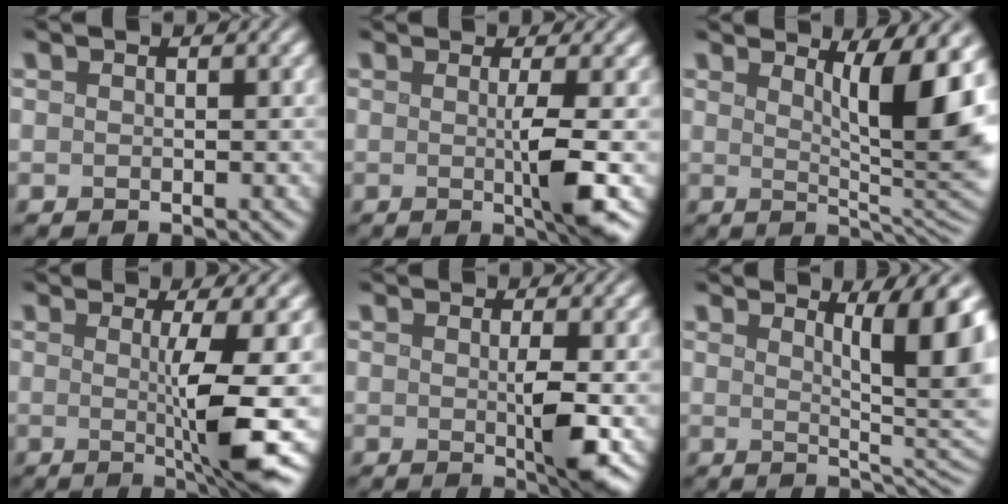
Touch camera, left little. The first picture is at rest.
{"total": 4.0, "force": [-0.3, 0.4, 4.0], "torque": [-0.063, -0.006, -0.004]}
{"total": 9.5, "force": [3.0, 2.2, 8.7], "torque": [-0.110, 0.000, 0.051]}
{"total": 7.2, "force": [-0.5, 0.6, 7.1], "torque": [-0.117, -0.008, 0.000]}
{"total": 3.1, "force": [0.0, 0.4, 3.1], "torque": [-0.051, -0.007, 0.002]}
{"total": 9.2, "force": [3.1, 2.4, 8.3], "torque": [-0.083, 0.005, 0.042]}